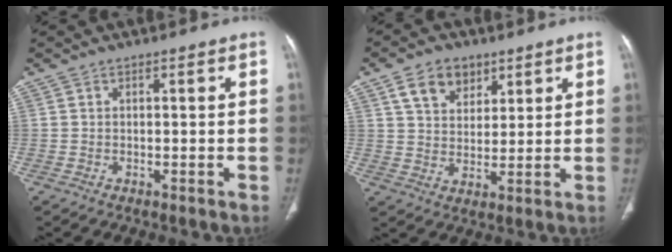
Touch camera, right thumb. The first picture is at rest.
{"total": 8.2, "force": [4.5, 5.6, 3.9], "torque": [-0.043, -0.021, 0.082]}